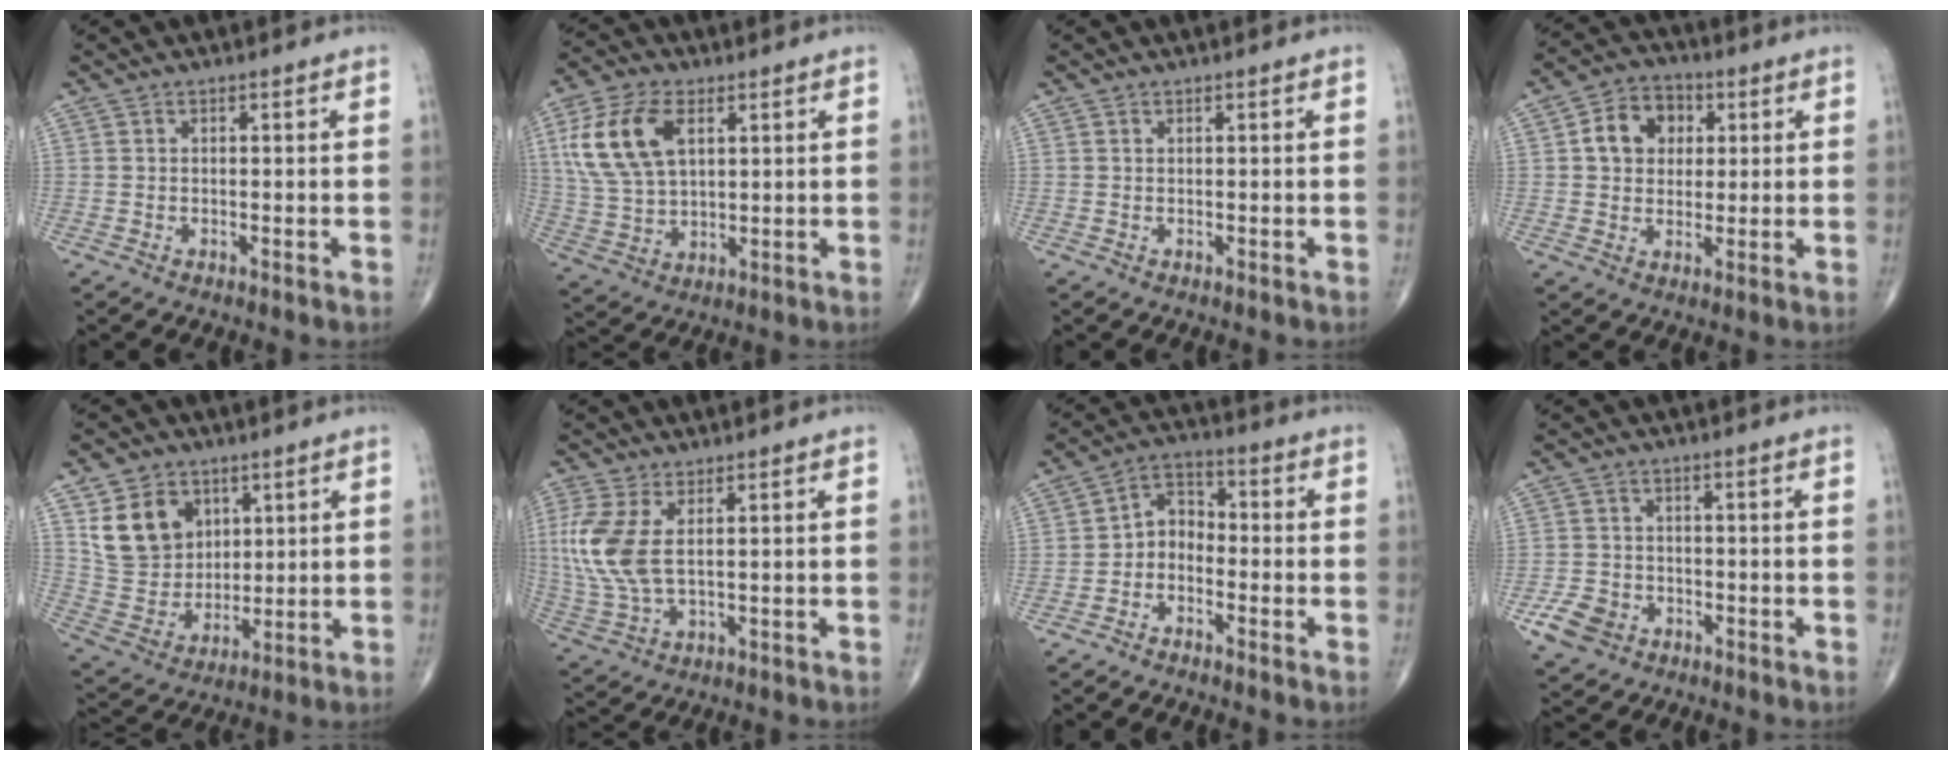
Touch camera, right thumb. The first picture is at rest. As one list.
[{"total": 14.2, "force": [4.7, 8.0, 10.8], "torque": [-0.217, -0.004, 0.095]}, {"total": 0.0}, {"total": 9.2, "force": [2.0, 7.3, 5.2], "torque": [-0.056, 0.007, 0.026]}, {"total": 13.3, "force": [5.4, 10.4, 6.3], "torque": [-0.085, -0.023, 0.116]}, {"total": 10.8, "force": [2.1, 5.2, 9.2], "torque": [-0.236, -0.003, 0.053]}, {"total": 5.5, "force": [-2.2, 4.0, 3.1], "torque": [-0.035, 0.034, -0.056]}, {"total": 6.0, "force": [-2.8, 4.6, 2.5], "torque": [-0.040, 0.012, -0.049]}]